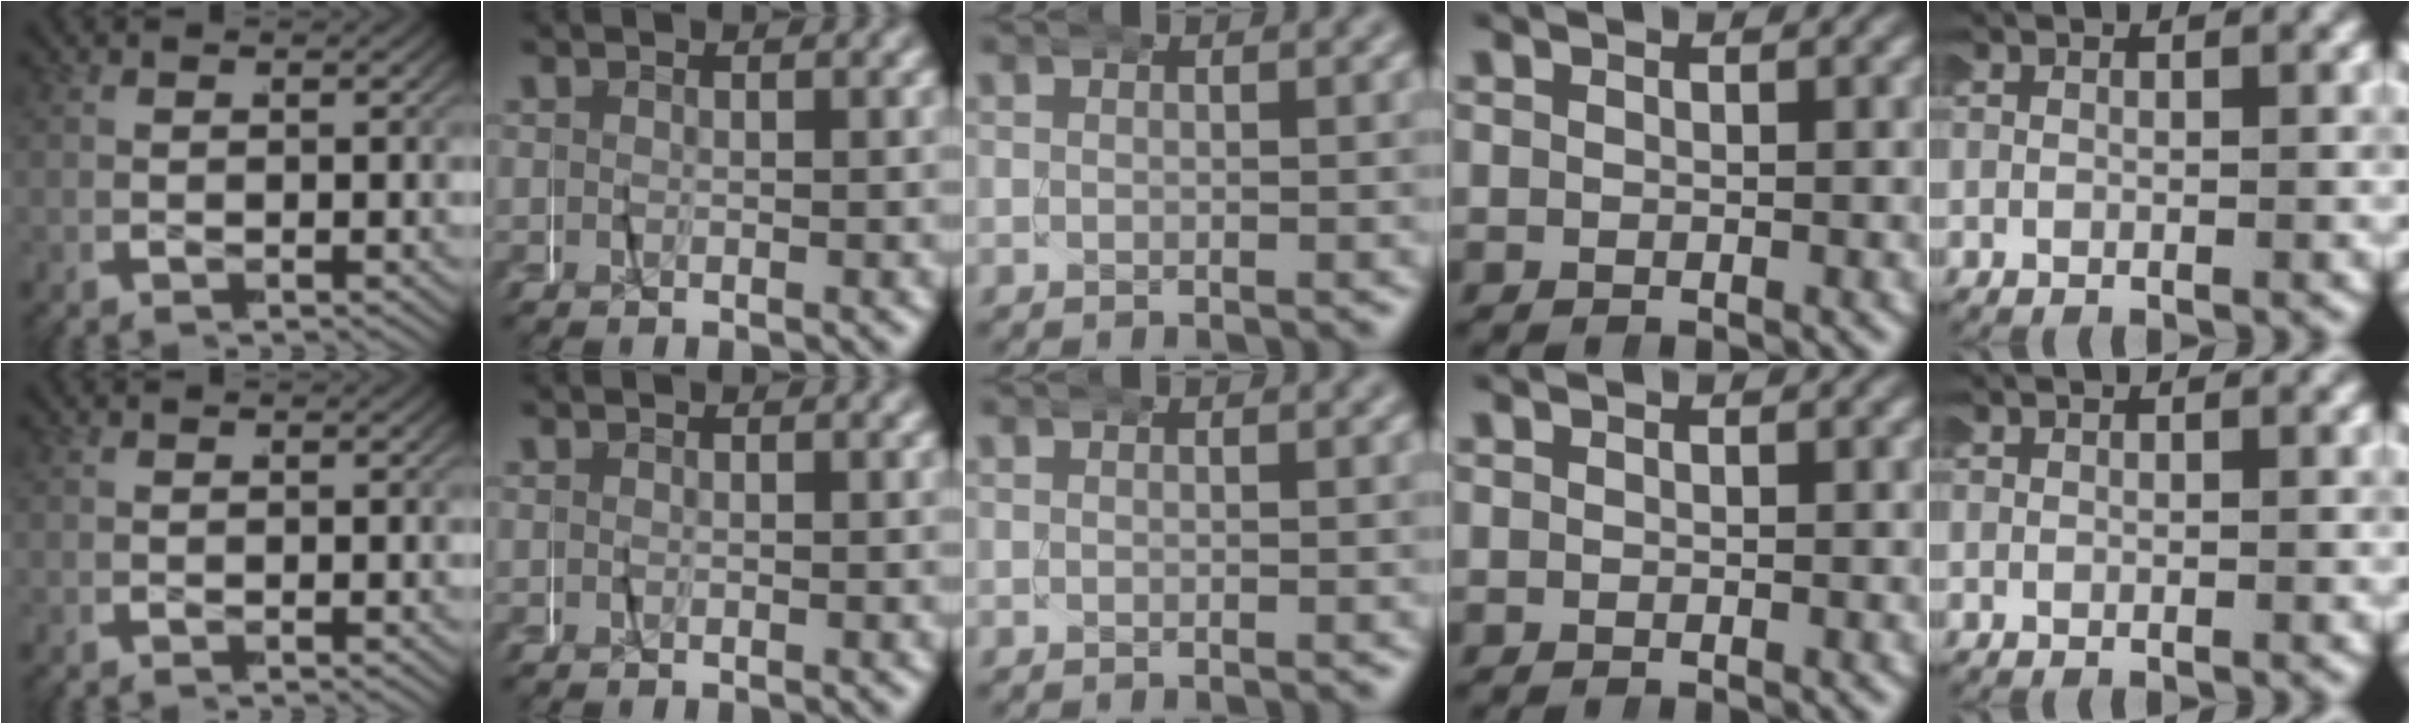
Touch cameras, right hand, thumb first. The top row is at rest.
{}